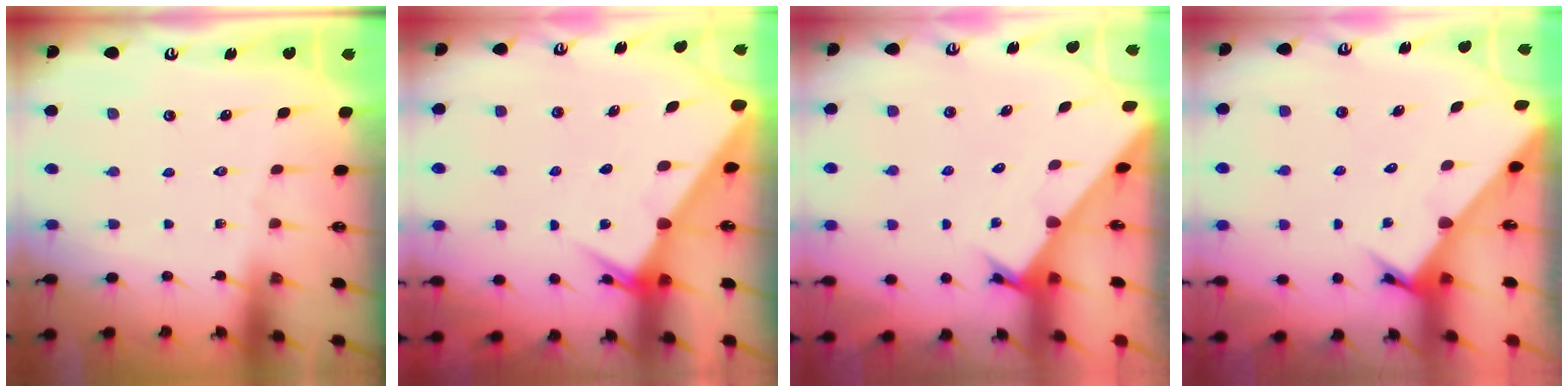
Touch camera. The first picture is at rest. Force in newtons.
{"total": 3.8, "press": 3.8, "slide": 0.4}
{"total": 2.3, "press": 2.3, "slide": 0.1}
{"total": 3.5, "press": 3.5, "slide": 0.3}